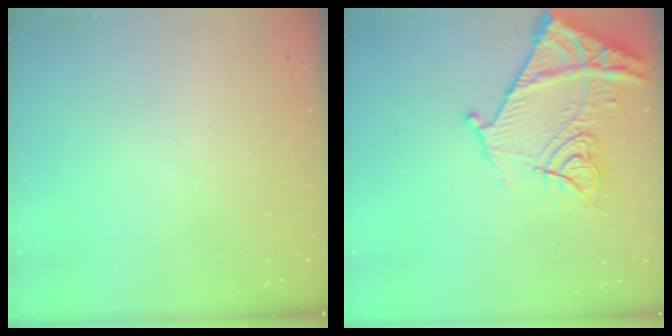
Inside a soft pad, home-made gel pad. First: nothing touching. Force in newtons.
{"total": 15.3, "press": 15.3, "slide": 1.6}